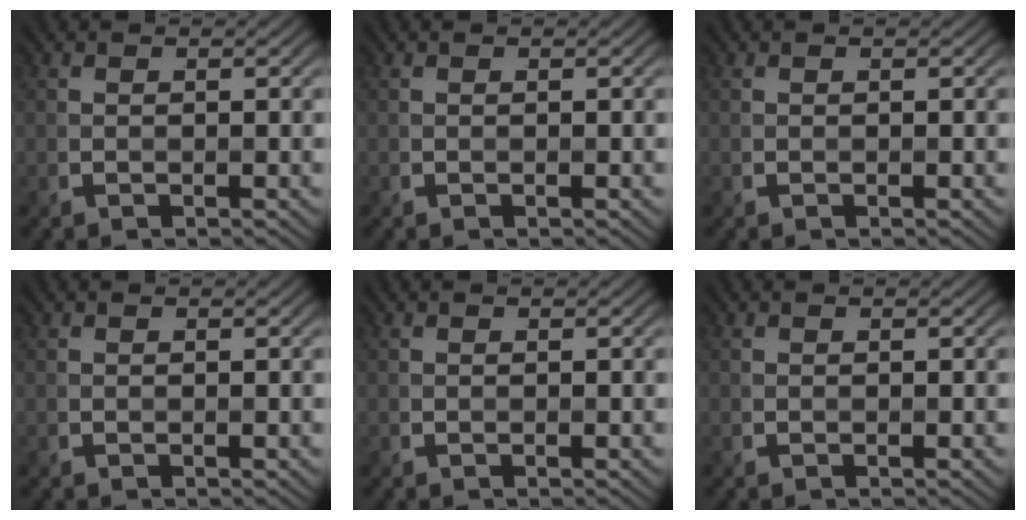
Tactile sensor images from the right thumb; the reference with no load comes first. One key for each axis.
{"total": 0.0}
{"total": 0.0}
{"total": 0.0}
{"total": 0.0}
{"total": 0.0}